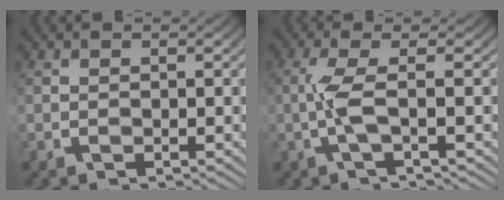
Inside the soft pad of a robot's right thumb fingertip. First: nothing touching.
{"total": 3.5, "force": [0.0, 0.4, 3.5], "torque": [-0.085, 0.000, -0.002]}